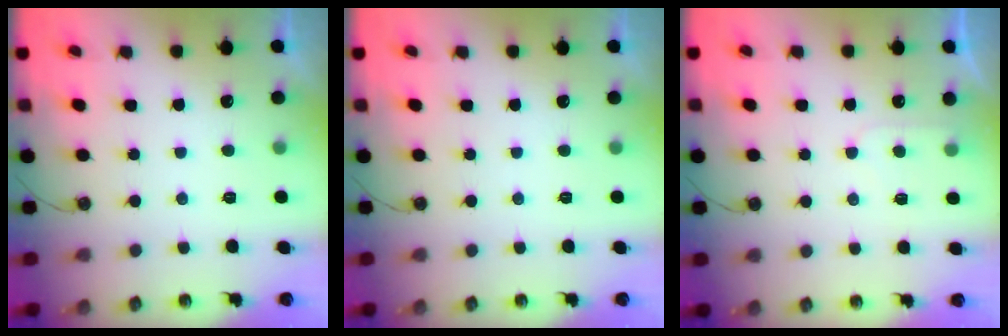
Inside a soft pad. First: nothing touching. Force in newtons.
{"total": 0.0}
{"total": 5.0, "press": 4.9, "slide": 0.5}